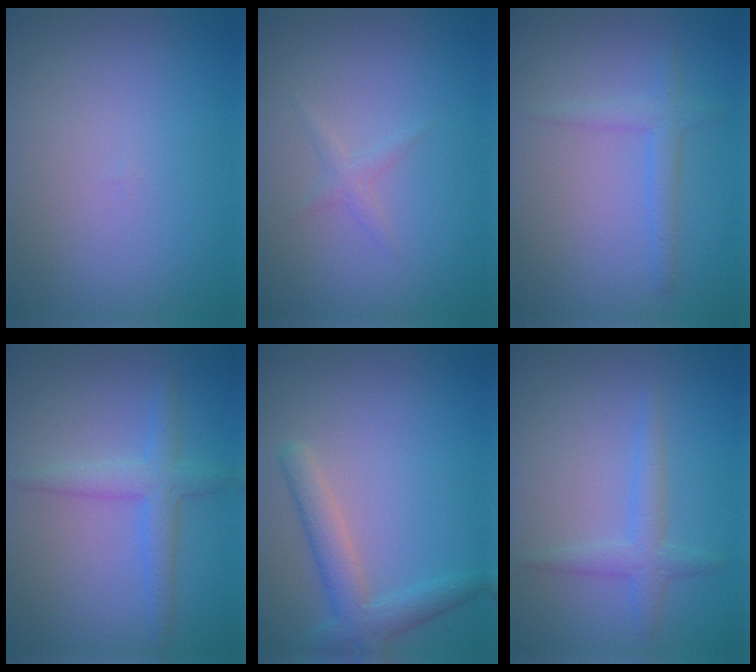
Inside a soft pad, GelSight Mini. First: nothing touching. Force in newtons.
{"total": 1.0, "press": 1.0, "slide": 0.1}
{"total": 1.7, "press": 1.7, "slide": 0.0}
{"total": 2.7, "press": 2.7, "slide": 0.1}
{"total": 3.4, "press": 3.4, "slide": 0.2}
{"total": 2.1, "press": 2.1, "slide": 0.1}